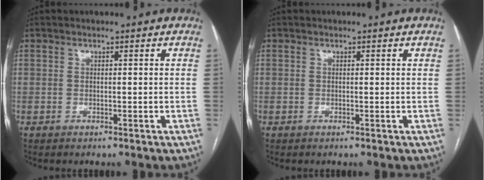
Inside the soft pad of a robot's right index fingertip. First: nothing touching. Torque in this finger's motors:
{"motor_torque": [-0.17, -0.04, -0.01, -0.01]}